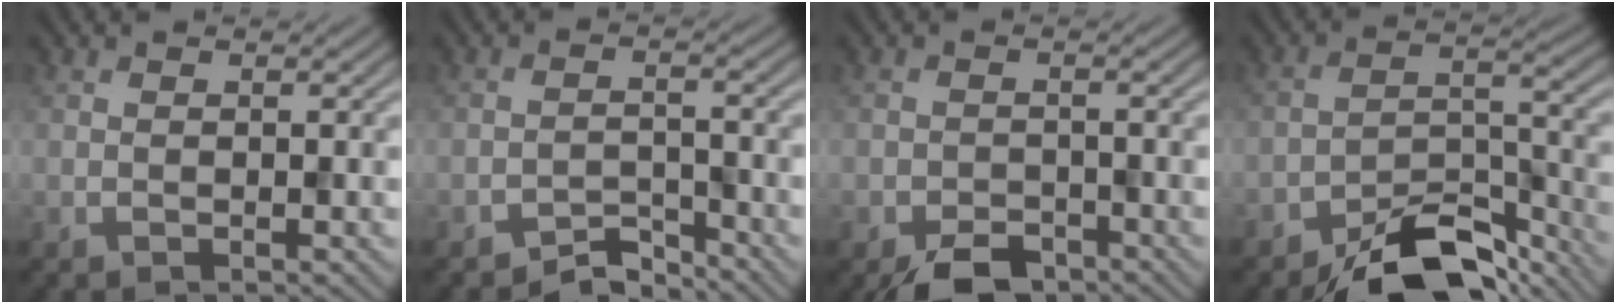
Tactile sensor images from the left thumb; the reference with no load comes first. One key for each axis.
{"total": 3.2, "fx": -3.0, "fy": 0.6, "fz": 0.7, "tx": -0.008, "ty": 0.007, "tz": -0.059}
{"total": 4.5, "fx": -3.5, "fy": 2.1, "fz": 2.1, "tx": -0.034, "ty": -0.005, "tz": -0.062}
{"total": 10.0, "fx": -8.0, "fy": 3.6, "fz": 5.0, "tx": -0.071, "ty": 0.007, "tz": -0.141}